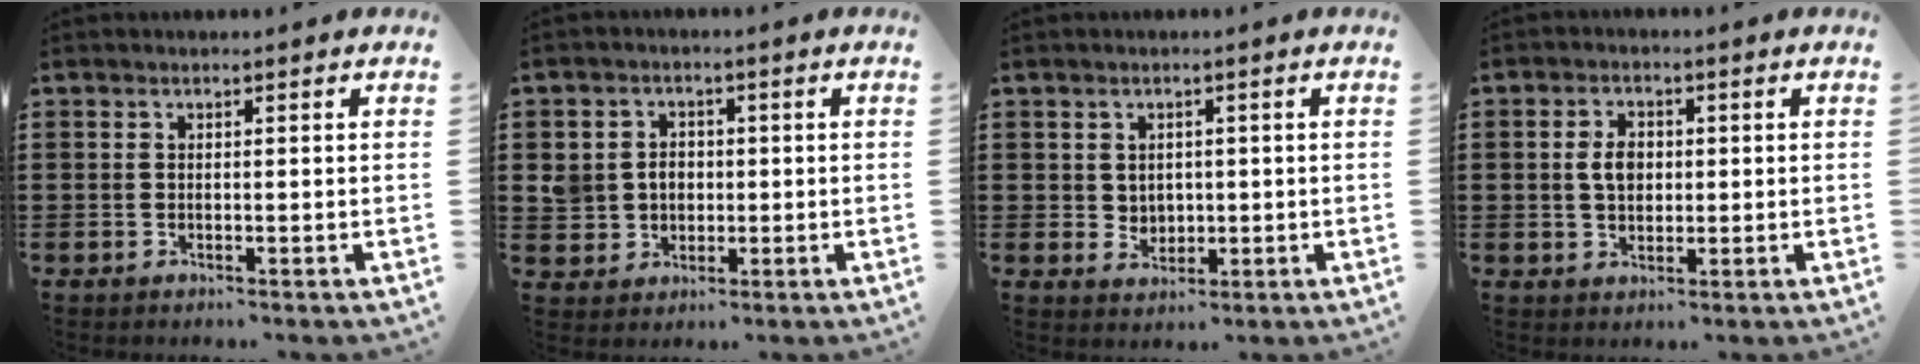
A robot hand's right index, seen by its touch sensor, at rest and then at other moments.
{"total": 4.7, "force": [0.2, 4.4, 1.5], "torque": [-0.052, 0.014, 0.000]}
{"total": 2.3, "force": [1.0, 2.0, 0.5], "torque": [-0.010, 0.008, 0.014]}
{"total": 3.7, "force": [0.3, 2.5, 2.8], "torque": [-0.060, 0.011, 0.003]}